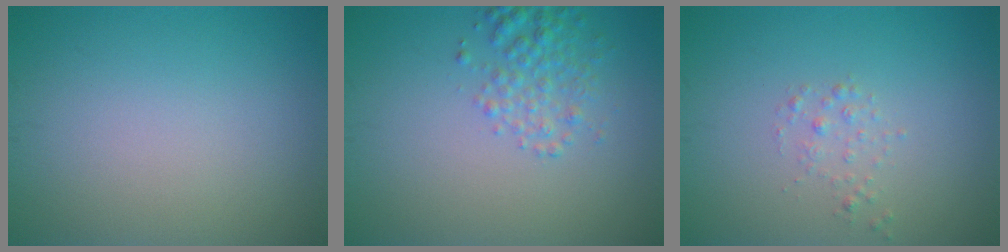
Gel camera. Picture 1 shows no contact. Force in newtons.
{"total": 2.6, "press": 2.6, "slide": 0.1}
{"total": 1.0, "press": 1.0, "slide": 0.0}